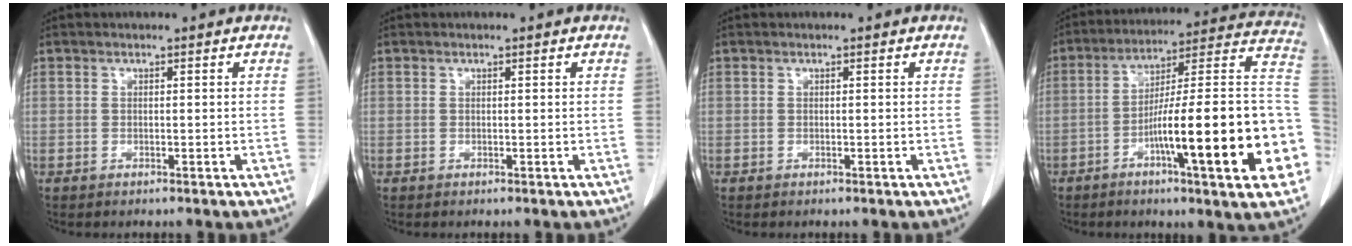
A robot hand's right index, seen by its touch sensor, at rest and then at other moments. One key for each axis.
{"total": 0.0}
{"total": 0.0}
{"total": 25.3, "fx": -6.9, "fy": 2.0, "fz": 24.3, "tx": -0.260, "ty": 0.015, "tz": -0.104}